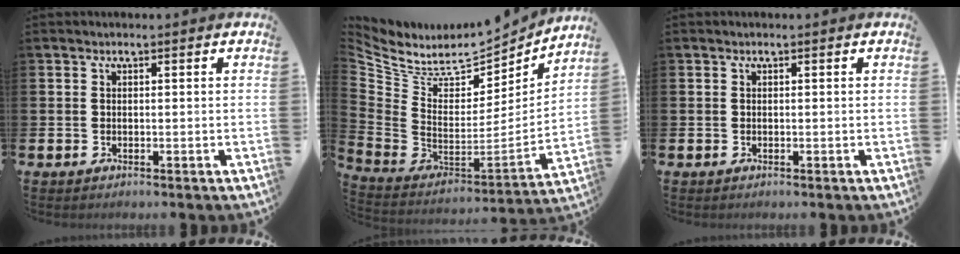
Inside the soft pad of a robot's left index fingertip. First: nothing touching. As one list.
[{"total": 6.7, "force": [5.6, 3.6, 1.1], "torque": [-0.063, -0.050, 0.100]}, {"total": 0.0}]